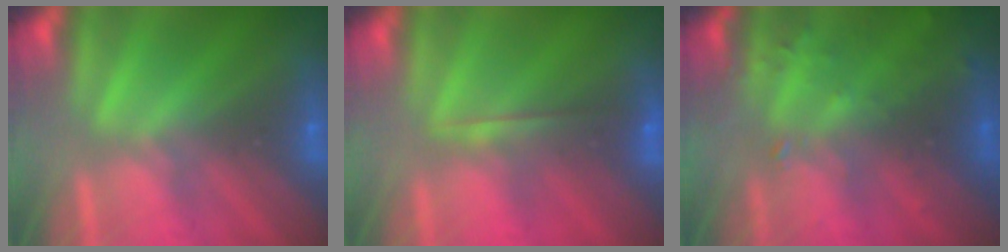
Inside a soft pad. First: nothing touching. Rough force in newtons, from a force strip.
{"total": 2.0}
{"total": 6.0}